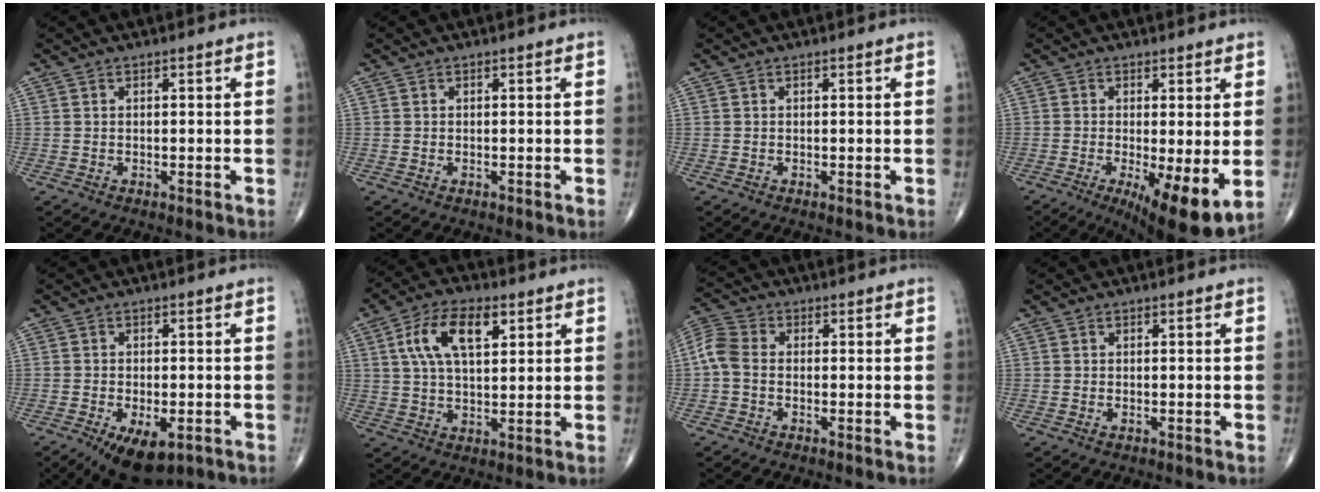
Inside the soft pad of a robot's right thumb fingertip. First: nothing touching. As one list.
[{"total": 0.0}, {"total": 0.0}, {"total": 11.3, "force": [-2.6, 3.0, 10.5], "torque": [-0.161, -0.028, -0.035]}, {"total": 9.9, "force": [-5.1, 4.8, 7.0], "torque": [-0.107, 0.001, -0.071]}, {"total": 11.1, "force": [4.0, 5.4, 8.9], "torque": [-0.158, 0.002, 0.071]}, {"total": 5.7, "force": [-0.6, 4.0, 4.0], "torque": [-0.089, 0.016, -0.026]}, {"total": 0.5, "force": [-0.2, 0.3, 0.4], "torque": [-0.007, 0.004, -0.001]}]